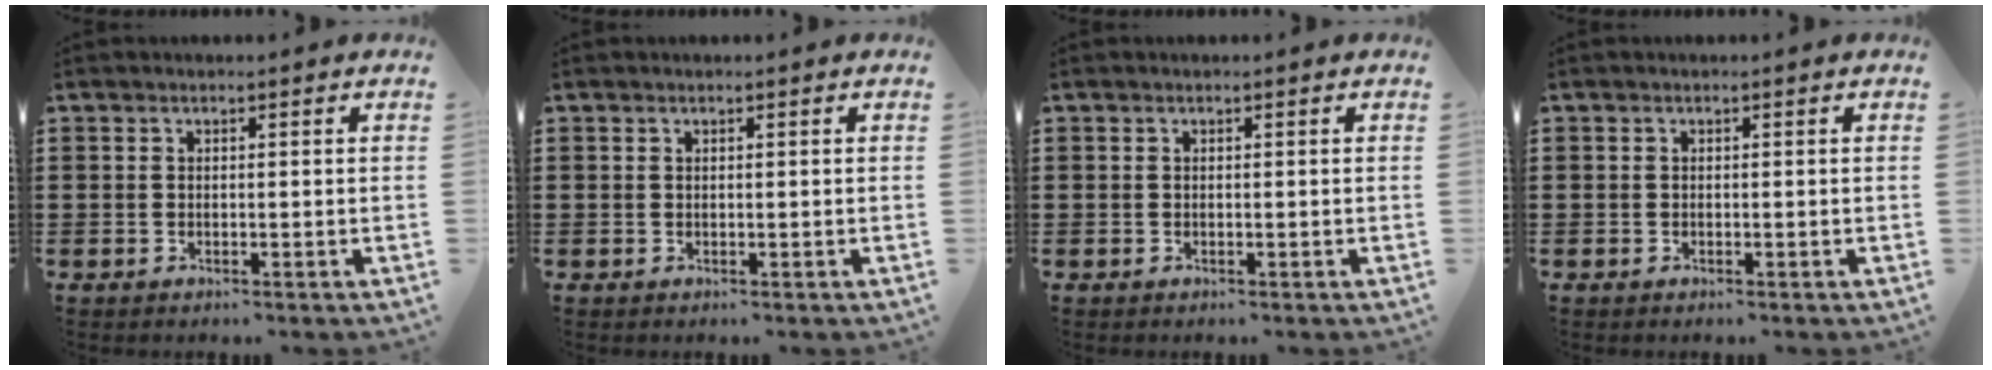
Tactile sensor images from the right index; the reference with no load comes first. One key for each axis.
{"total": 0.0}
{"total": 0.0}
{"total": 0.0}